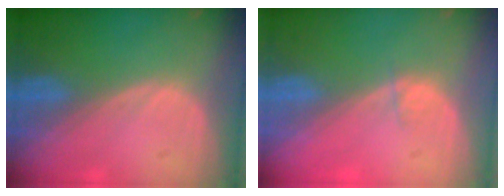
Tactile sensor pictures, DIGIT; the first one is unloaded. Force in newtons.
{"total": 0.8, "press": 0.7, "slide": 0.4}